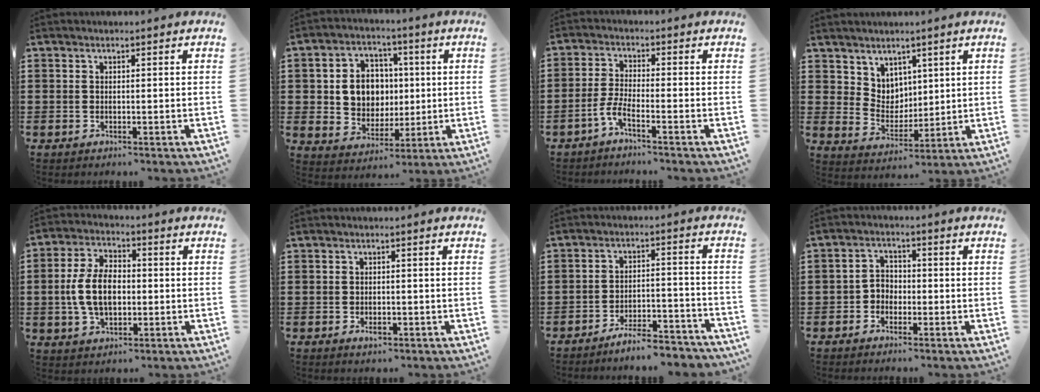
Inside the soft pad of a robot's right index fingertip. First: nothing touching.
{"total": 7.3, "force": [0.7, 6.6, 3.2], "torque": [-0.073, 0.014, 0.011]}
{"total": 3.3, "force": [-2.4, 0.3, 2.2], "torque": [-0.063, -0.006, -0.052]}
{"total": 5.1, "force": [3.7, 3.6, 0.1], "torque": [-0.027, -0.010, 0.072]}
{"total": 8.8, "force": [-0.6, 5.3, 7.0], "torque": [-0.164, 0.005, -0.017]}
{"total": 1.1, "force": [-0.6, 0.5, 0.7], "torque": [-0.013, -0.003, -0.011]}
{"total": 5.7, "force": [-5.4, 0.2, 1.8], "torque": [-0.028, 0.004, -0.104]}
{"total": 2.7, "force": [-1.4, 2.1, 0.9], "torque": [-0.024, 0.008, -0.031]}